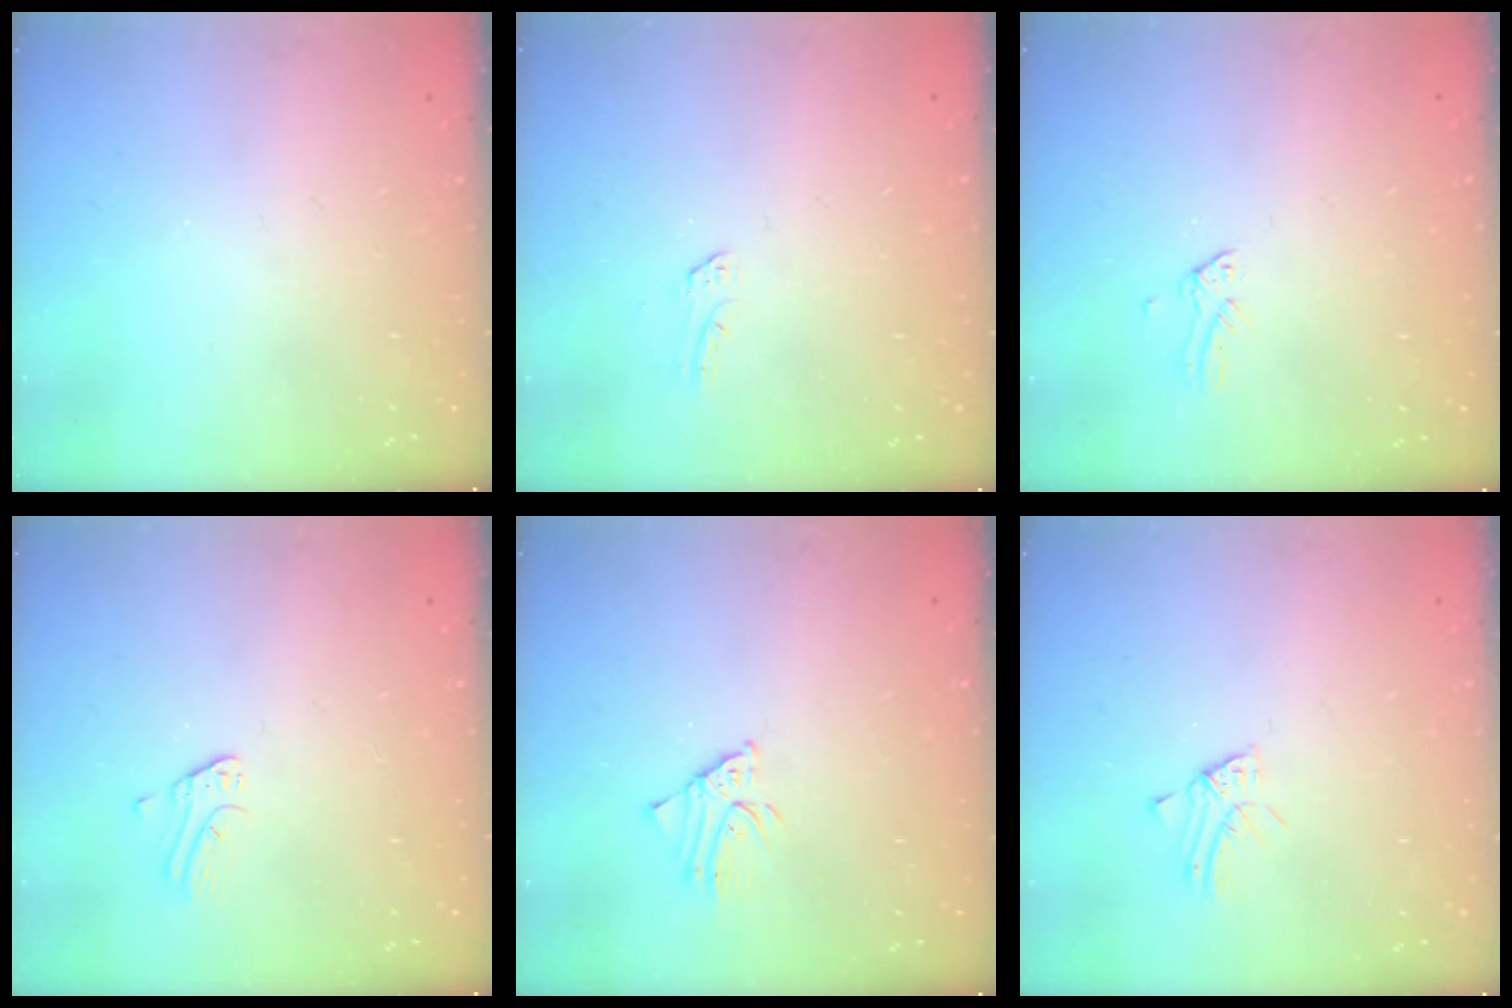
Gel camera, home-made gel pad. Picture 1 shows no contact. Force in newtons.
{"total": 1.9, "press": 1.9, "slide": 0.1}
{"total": 0.0}
{"total": 1.3, "press": 1.3, "slide": 0.1}
{"total": 2.5, "press": 2.5, "slide": 0.2}
{"total": 1.4, "press": 1.4, "slide": 0.0}